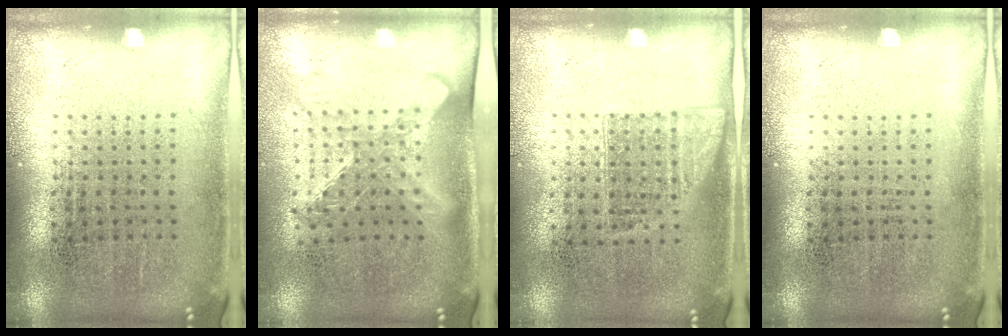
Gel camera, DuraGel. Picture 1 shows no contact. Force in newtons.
{"total": 1.6, "press": 1.3, "slide": 0.9}
{"total": 0.9, "press": 0.8, "slide": 0.5}
{"total": 0.0}